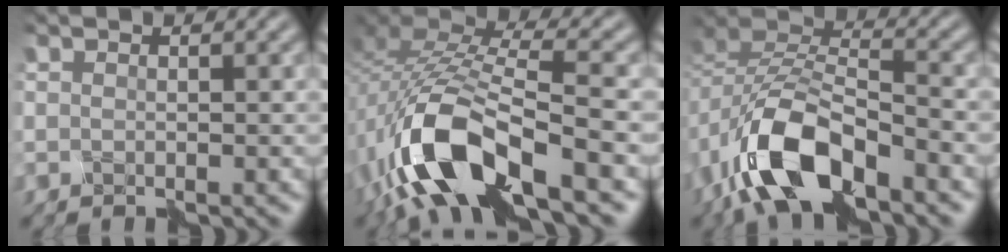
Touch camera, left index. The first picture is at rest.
{"total": 11.7, "force": [-6.3, 4.2, 8.9], "torque": [-0.194, 0.002, -0.124]}
{"total": 9.6, "force": [-6.1, 4.1, 6.2], "torque": [-0.127, 0.008, -0.121]}